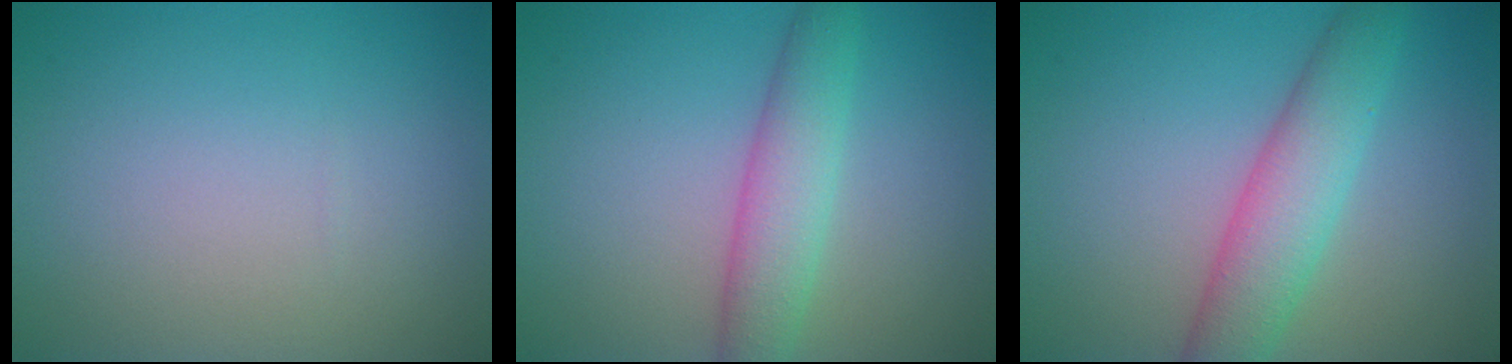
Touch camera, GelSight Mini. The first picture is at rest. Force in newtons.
{"total": 4.1, "press": 4.1, "slide": 0.1}
{"total": 5.1, "press": 5.1, "slide": 0.1}